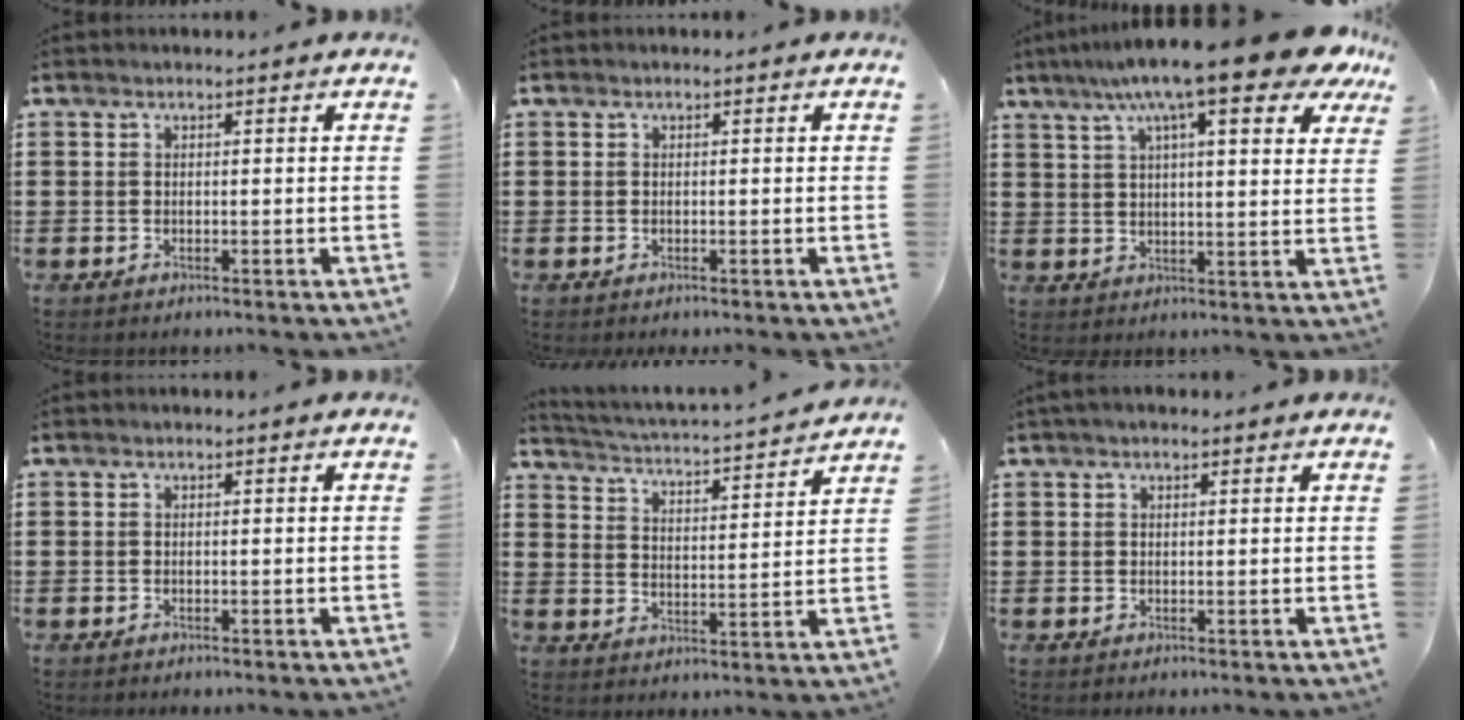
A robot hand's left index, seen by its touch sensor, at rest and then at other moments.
{"total": 0.0}
{"total": 14.2, "force": [10.1, 2.1, 9.7], "torque": [-0.183, -0.021, 0.168]}
{"total": 0.0}
{"total": 3.1, "force": [2.9, -0.4, 1.0], "torque": [-0.037, -0.032, 0.040]}
{"total": 1.1, "force": [0.7, 0.4, 0.7], "torque": [-0.013, 0.005, 0.013]}